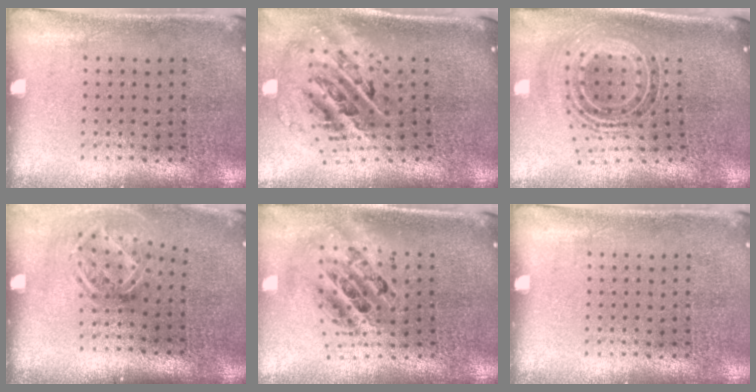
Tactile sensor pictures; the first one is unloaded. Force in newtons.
{"total": 2.7, "press": 1.8, "slide": 1.9}
{"total": 1.3, "press": 1.1, "slide": 0.8}
{"total": 1.8, "press": 1.3, "slide": 1.3}
{"total": 2.1, "press": 1.6, "slide": 1.4}
{"total": 0.0}